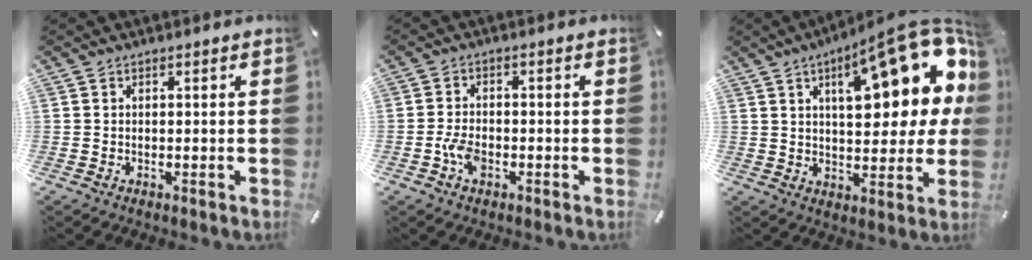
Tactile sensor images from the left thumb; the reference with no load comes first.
{"total": 4.4, "force": [-1.8, 2.7, 3.0], "torque": [-0.062, 0.007, -0.033]}
{"total": 23.6, "force": [10.0, 8.9, 19.5], "torque": [-0.276, -0.053, 0.153]}